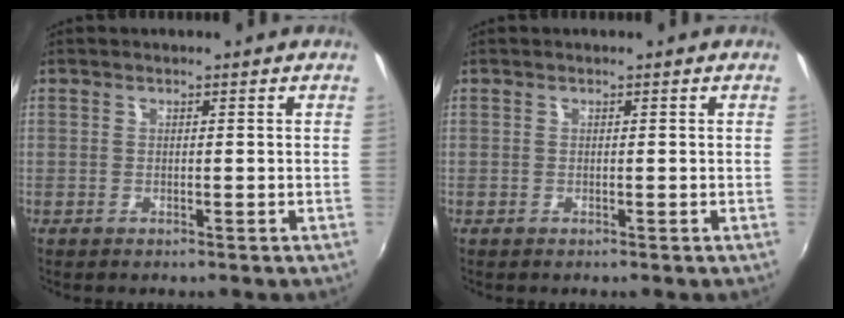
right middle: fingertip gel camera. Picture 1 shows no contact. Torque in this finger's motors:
{"motor_torque": [0.00, 0.00, 0.00, 0.00]}